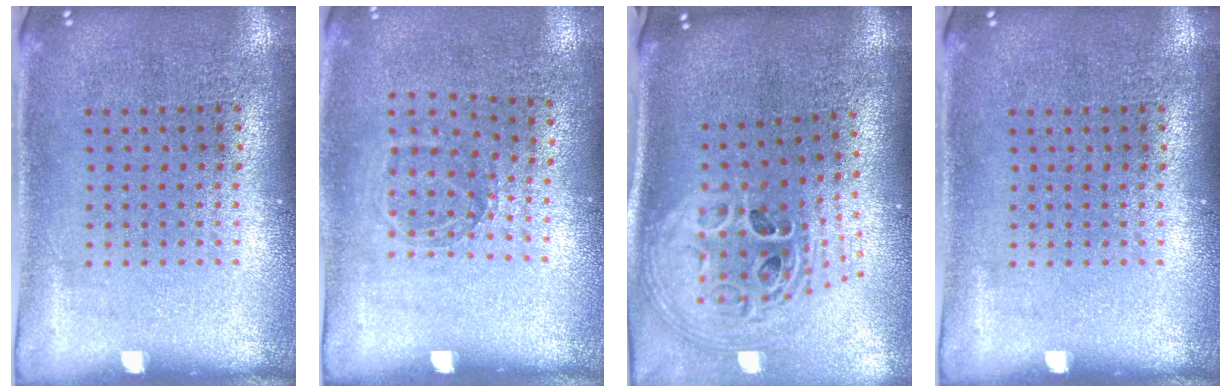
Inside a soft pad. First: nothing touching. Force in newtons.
{"total": 1.1, "press": 0.9, "slide": 0.6}
{"total": 3.0, "press": 2.1, "slide": 2.1}
{"total": 0.0}